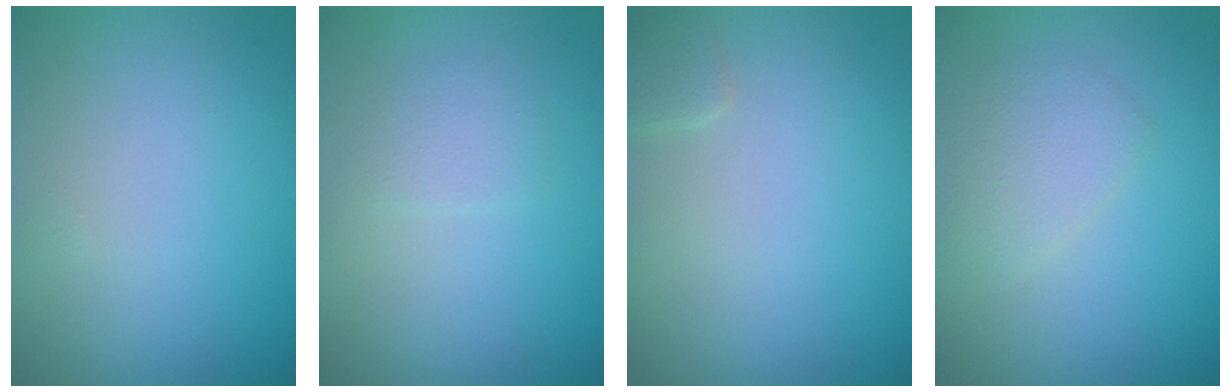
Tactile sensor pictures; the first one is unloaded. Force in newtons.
{"total": 1.4, "press": 1.4, "slide": 0.0}
{"total": 1.0, "press": 1.0, "slide": 0.1}
{"total": 2.1, "press": 2.1, "slide": 0.1}